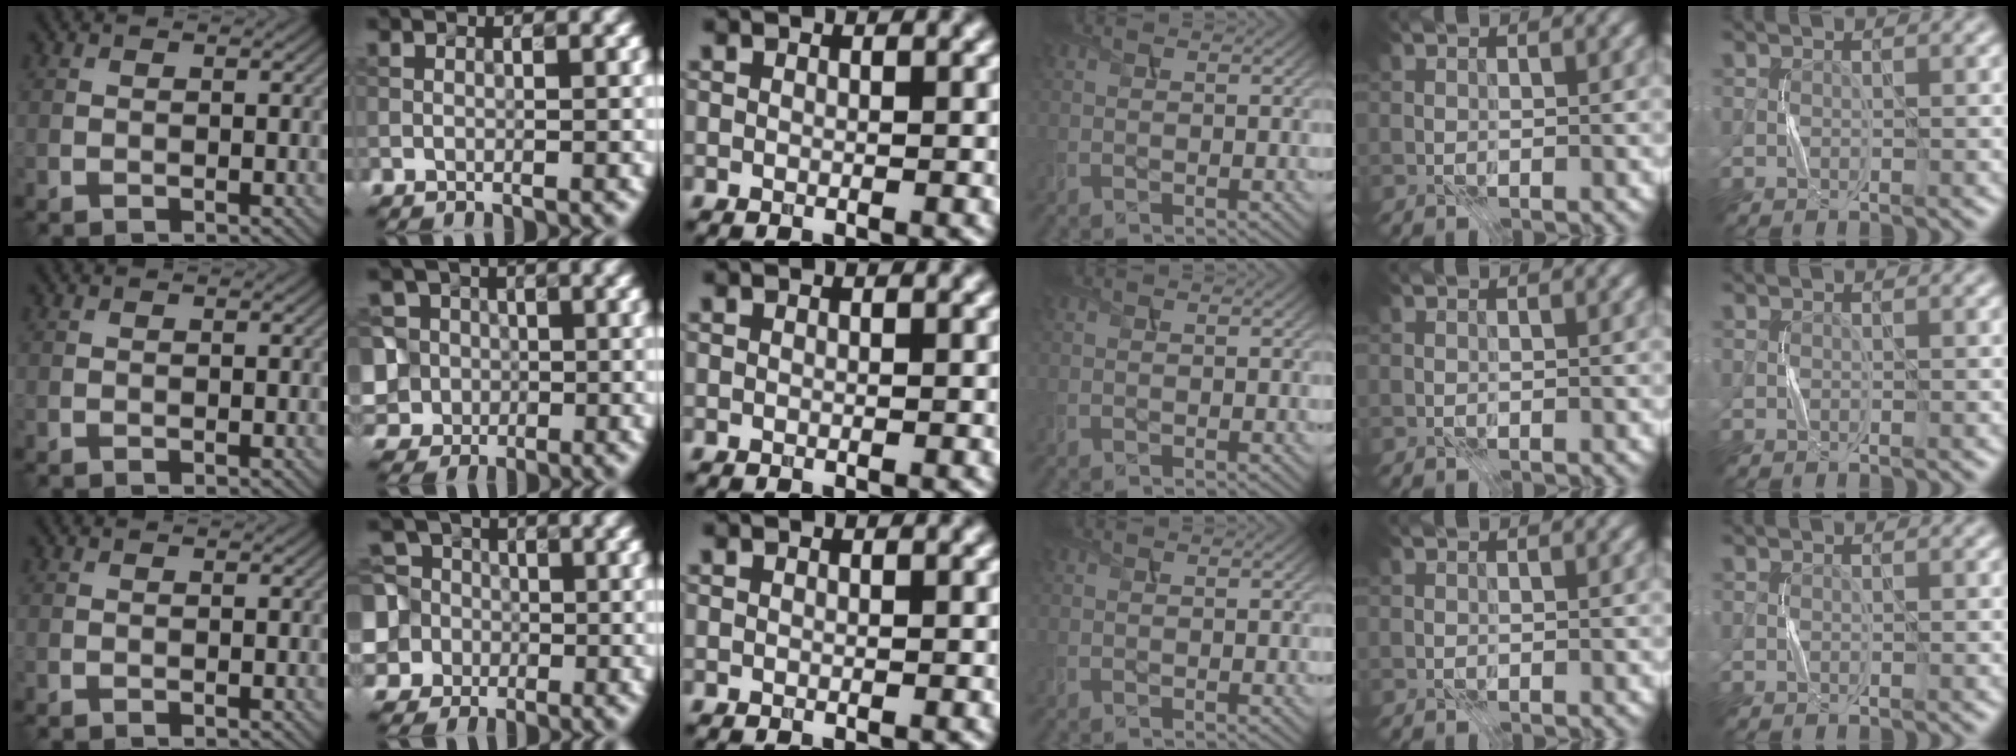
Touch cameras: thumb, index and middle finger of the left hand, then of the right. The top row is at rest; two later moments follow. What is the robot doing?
{"motion": "press", "object": "calculator"}